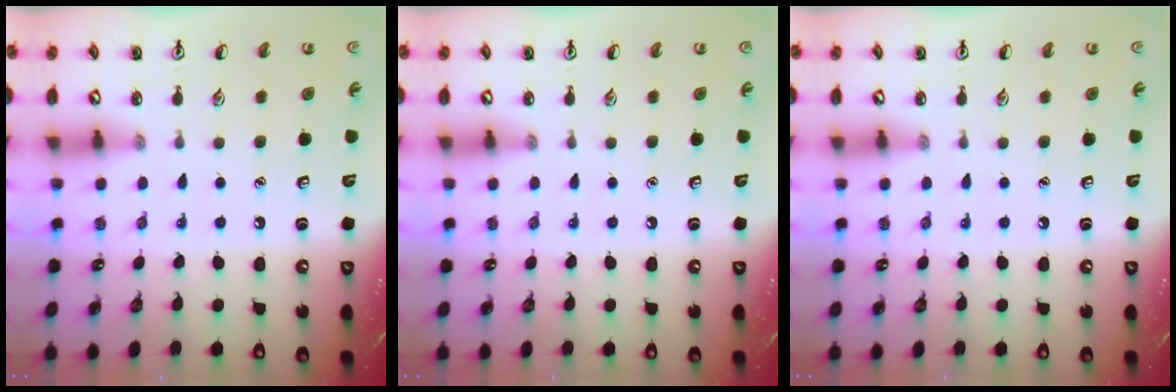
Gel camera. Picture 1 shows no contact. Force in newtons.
{"total": 0.0}
{"total": 0.0}